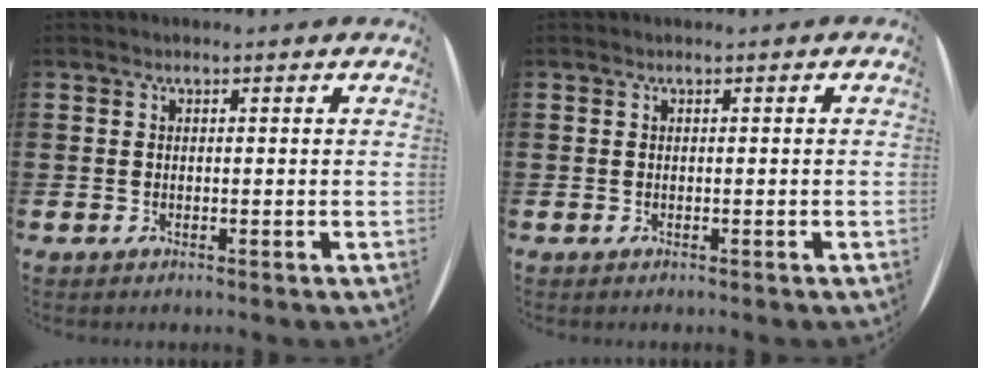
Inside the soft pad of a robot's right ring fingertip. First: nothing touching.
{"total": 0.0}